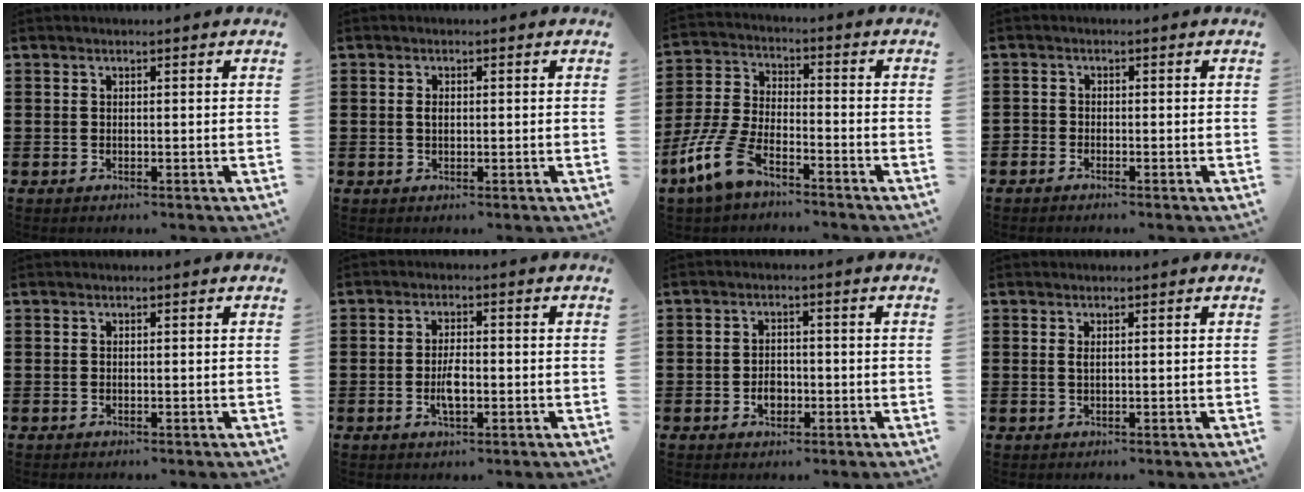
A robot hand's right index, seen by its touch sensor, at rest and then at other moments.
{"total": 1.2, "force": [0.1, 0.7, 1.0], "torque": [-0.022, 0.003, 0.000]}
{"total": 9.2, "force": [-6.3, 3.5, 5.6], "torque": [-0.144, 0.003, -0.127]}
{"total": 1.2, "force": [-1.2, 0.2, 0.0], "torque": [-0.003, 0.001, -0.027]}
{"total": 0.0}
{"total": 3.7, "force": [-0.8, 1.4, 3.3], "torque": [-0.074, -0.003, -0.018]}
{"total": 2.8, "force": [-0.9, 2.0, 1.8], "torque": [-0.030, -0.004, -0.019]}
{"total": 0.8, "force": [0.3, 0.2, 0.7], "torque": [-0.016, 0.001, 0.005]}